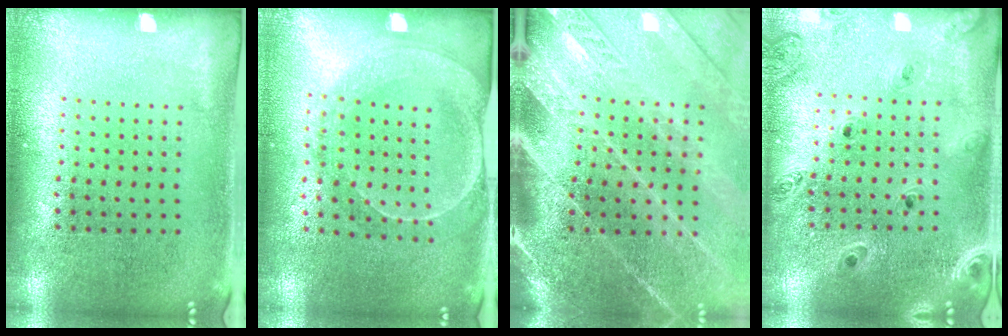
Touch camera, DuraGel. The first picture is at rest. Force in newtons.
{"total": 1.8, "press": 1.8, "slide": 0.5}
{"total": 3.8, "press": 3.2, "slide": 2.1}
{"total": 1.3, "press": 1.3, "slide": 0.2}